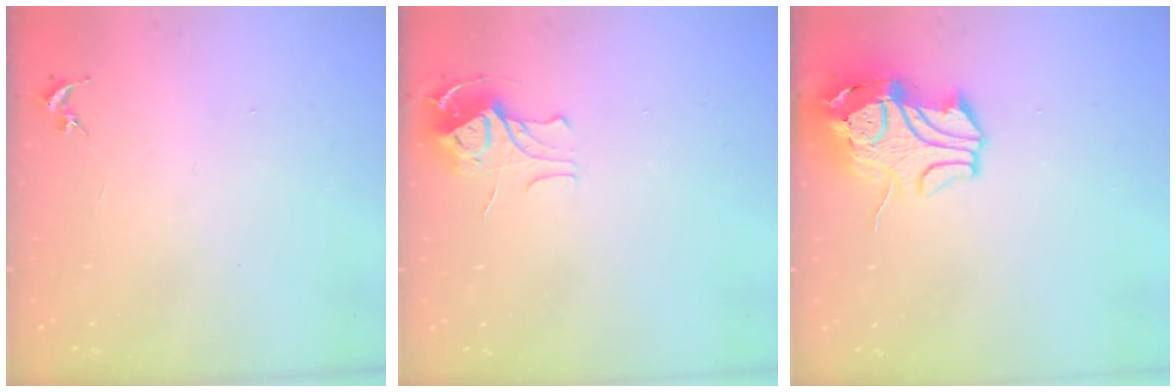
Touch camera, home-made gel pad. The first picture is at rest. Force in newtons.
{"total": 8.8, "press": 8.8, "slide": 0.7}
{"total": 13.3, "press": 13.1, "slide": 2.0}